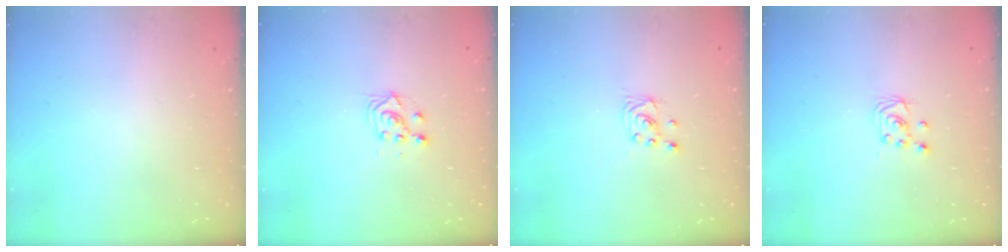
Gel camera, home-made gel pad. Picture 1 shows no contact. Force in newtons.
{"total": 4.6, "press": 4.5, "slide": 0.6}
{"total": 1.7, "press": 1.6, "slide": 0.1}
{"total": 2.4, "press": 2.4, "slide": 0.2}